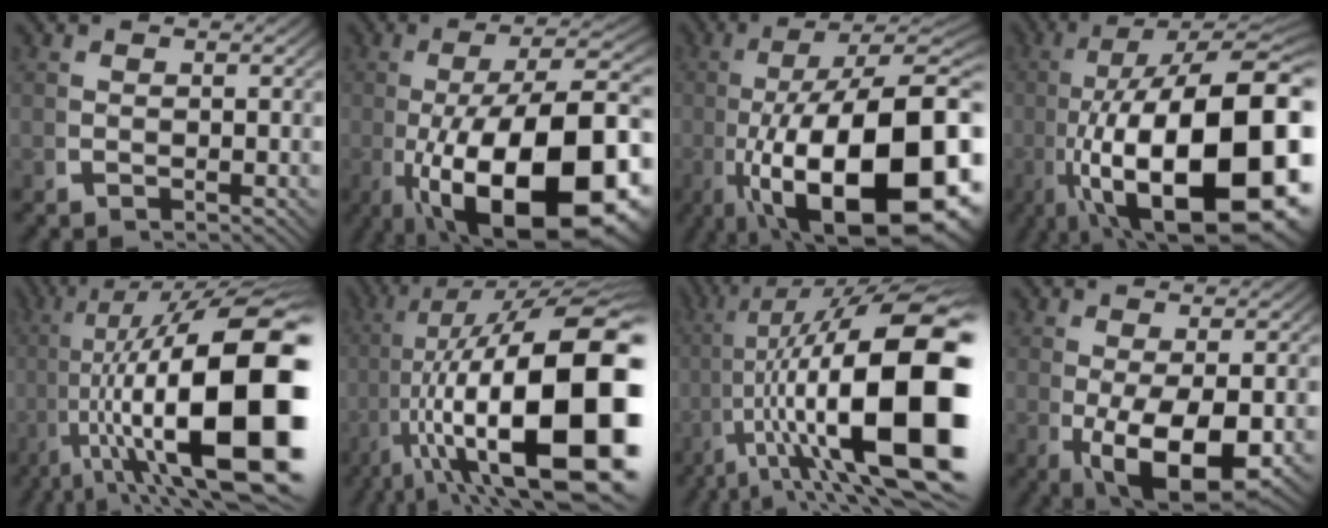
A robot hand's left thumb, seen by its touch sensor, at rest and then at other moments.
{"total": 19.9, "force": [-4.6, 10.3, 16.4], "torque": [-0.301, -0.079, -0.014]}
{"total": 22.0, "force": [-4.2, 11.3, 18.4], "torque": [-0.345, -0.097, 0.003]}
{"total": 25.0, "force": [-3.7, 12.9, 21.0], "torque": [-0.368, -0.092, 0.009]}
{"total": 23.2, "force": [-0.1, 11.3, 20.2], "torque": [-0.326, -0.060, 0.029]}
{"total": 25.4, "force": [-1.4, 12.6, 22.0], "torque": [-0.366, -0.065, 0.020]}
{"total": 21.3, "force": [1.2, 9.9, 18.9], "torque": [-0.294, -0.038, 0.035]}
{"total": 7.9, "force": [-1.2, 4.3, 6.5], "torque": [-0.132, -0.039, 0.004]}